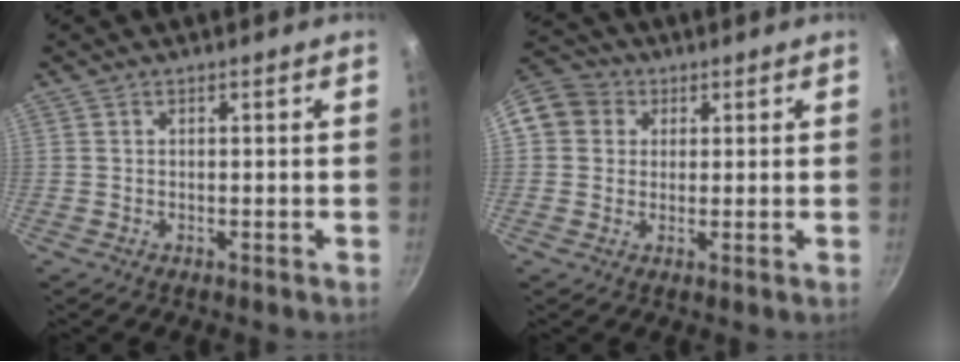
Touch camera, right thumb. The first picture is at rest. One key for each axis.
{"total": 10.3, "fx": 2.3, "fy": 9.2, "fz": 4.1, "tx": -0.067, "ty": 0.025, "tz": 0.029}